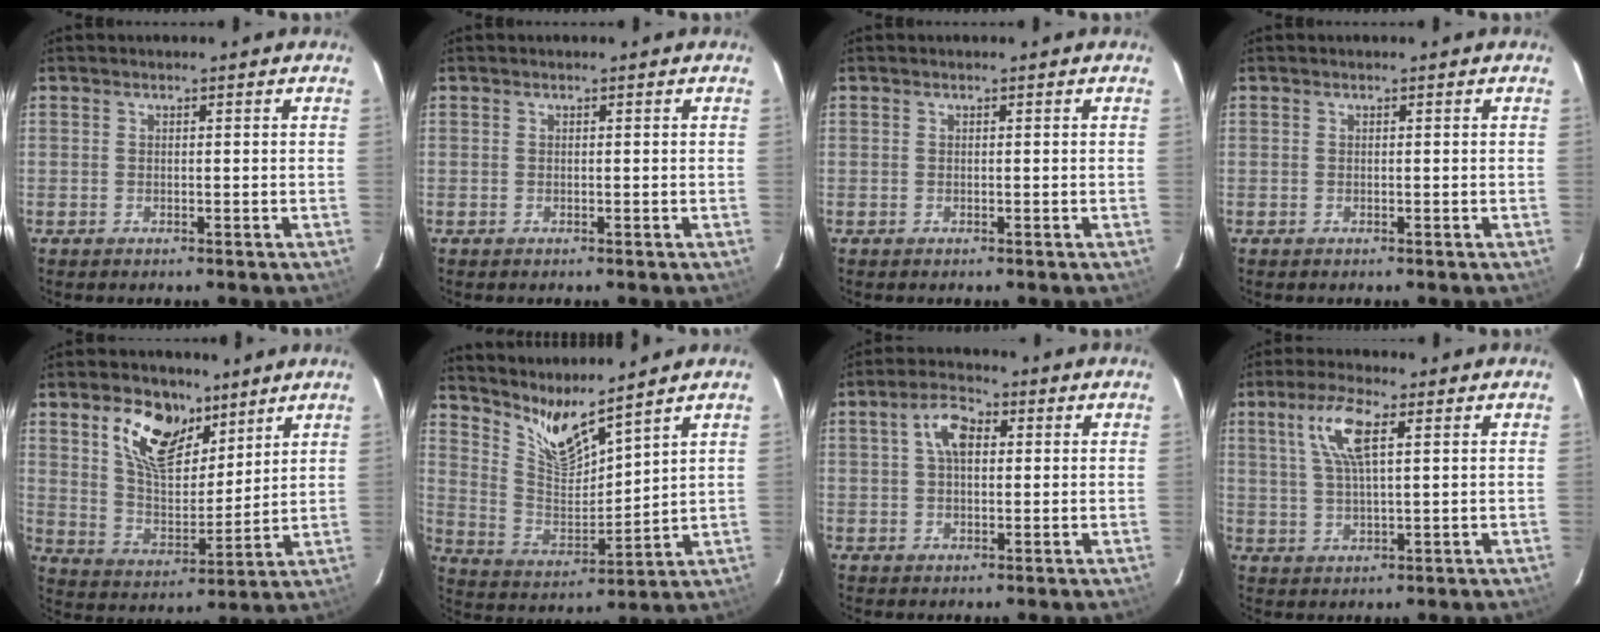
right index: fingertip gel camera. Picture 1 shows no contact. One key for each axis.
{"total": 0.0}
{"total": 0.0}
{"total": 0.0}
{"total": 13.9, "fx": 8.0, "fy": 7.5, "fz": 8.5, "tx": -0.153, "ty": 0.012, "tz": 0.148}
{"total": 9.7, "fx": 8.6, "fy": 0.4, "fz": 4.5, "tx": -0.091, "ty": -0.025, "tz": 0.172}
{"total": 5.8, "fx": 1.3, "fy": 3.4, "fz": 4.6, "tx": -0.085, "ty": 0.020, "tz": 0.025}
{"total": 7.8, "fx": 3.0, "fy": 1.9, "fz": 7.0, "tx": -0.140, "ty": 0.010, "tz": 0.059}